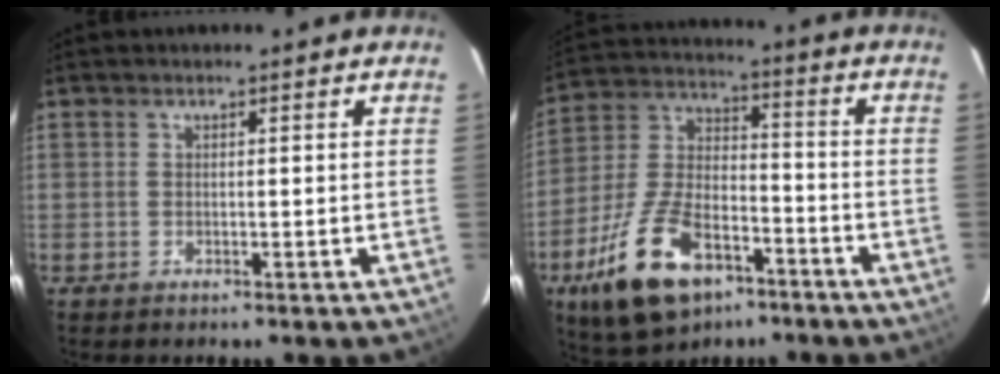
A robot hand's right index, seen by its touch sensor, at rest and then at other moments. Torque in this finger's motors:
{"motor_torque": [1.10, -1.04, 0.91, 0.19]}